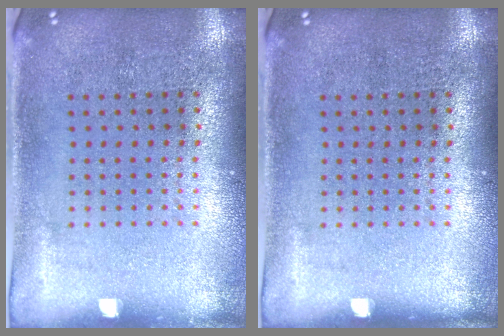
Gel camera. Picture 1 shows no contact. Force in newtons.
{"total": 0.0}